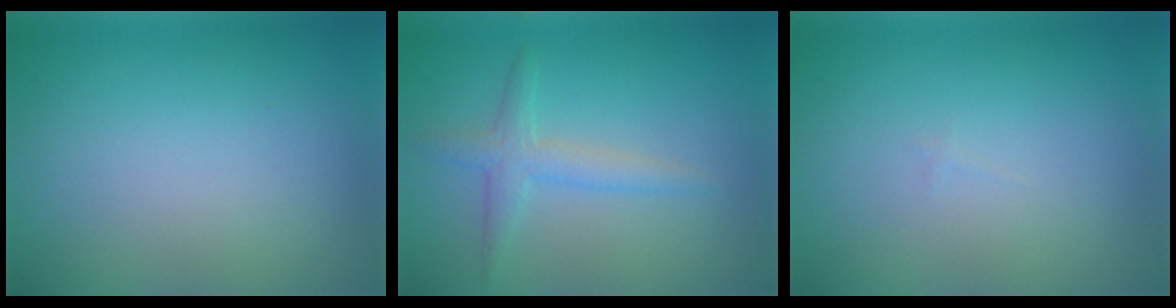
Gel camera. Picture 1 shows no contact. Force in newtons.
{"total": 2.3, "press": 2.3, "slide": 0.1}
{"total": 0.0}